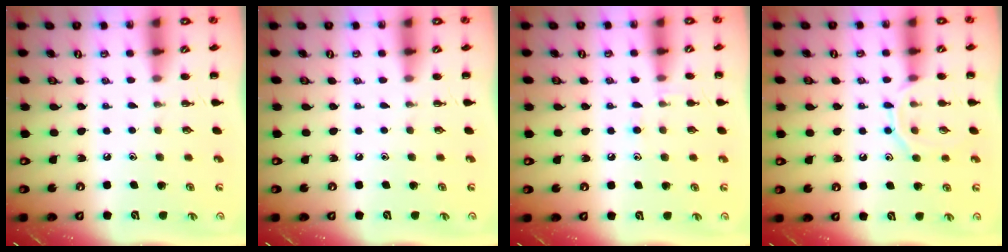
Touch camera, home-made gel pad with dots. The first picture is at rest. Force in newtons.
{"total": 0.0}
{"total": 6.8, "press": 6.4, "slide": 2.3}
{"total": 9.0, "press": 9.0, "slide": 0.8}